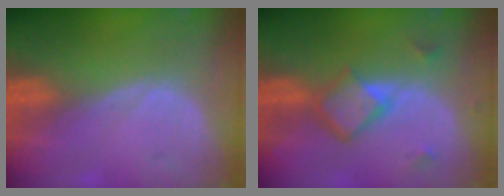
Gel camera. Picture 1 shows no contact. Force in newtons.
{"total": 5.8, "press": 5.1, "slide": 2.7}